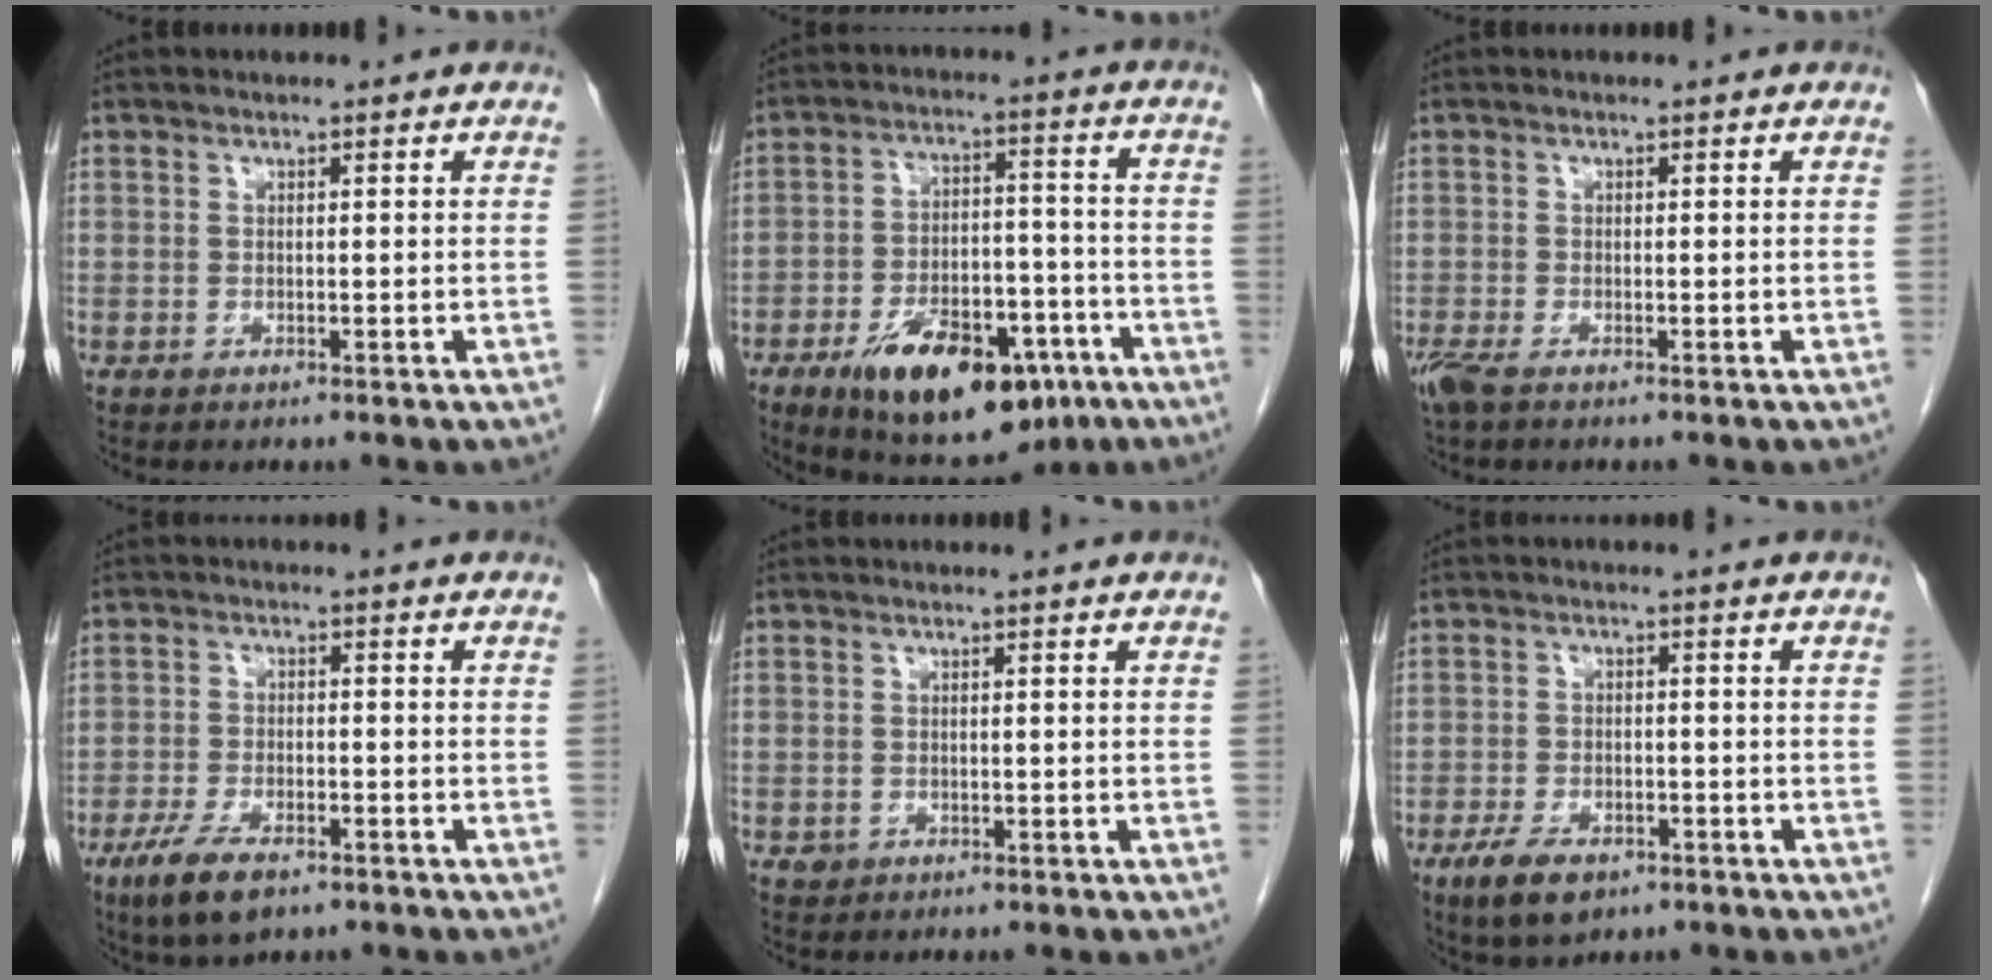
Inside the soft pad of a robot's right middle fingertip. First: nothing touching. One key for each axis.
{"total": 17.6, "fx": -9.8, "fy": 8.1, "fz": 12.2, "tx": -0.187, "ty": 0.005, "tz": -0.144}
{"total": 2.7, "fx": -1.8, "fy": 0.8, "fz": 1.8, "tx": -0.046, "ty": -0.011, "tz": -0.033}
{"total": 7.2, "fx": -4.5, "fy": 2.6, "fz": 4.9, "tx": -0.099, "ty": -0.011, "tz": -0.076}
{"total": 0.8, "fx": -0.3, "fy": 0.8, "fz": 0.1, "tx": -0.004, "ty": 0.002, "tz": -0.001}
{"total": 6.5, "fx": -4.0, "fy": 3.2, "fz": 4.1, "tx": -0.080, "ty": -0.005, "tz": -0.063}